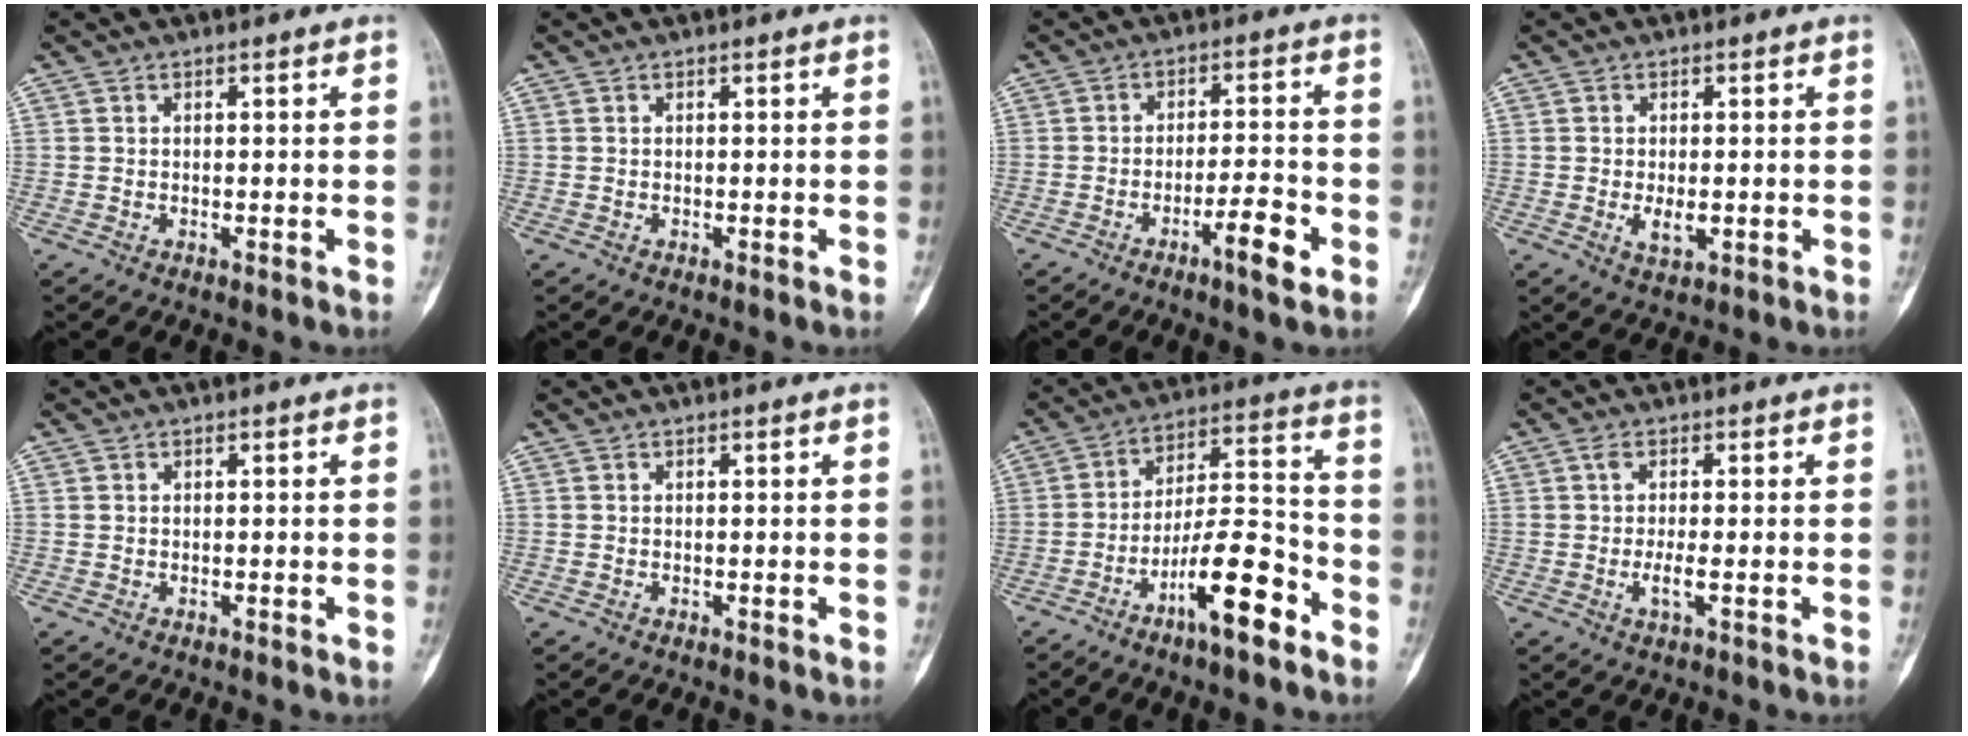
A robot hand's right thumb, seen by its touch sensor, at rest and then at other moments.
{"total": 0.0}
{"total": 6.6, "force": [-3.4, 1.1, 5.6], "torque": [-0.091, 0.020, -0.053]}
{"total": 3.4, "force": [-0.5, 1.7, 2.9], "torque": [-0.048, -0.005, -0.006]}
{"total": 0.0}
{"total": 0.0}
{"total": 13.6, "force": [-7.5, 3.6, 10.8], "torque": [-0.177, 0.065, -0.126]}
{"total": 3.0, "force": [-0.6, 0.6, 2.9], "torque": [-0.065, -0.005, -0.014]}